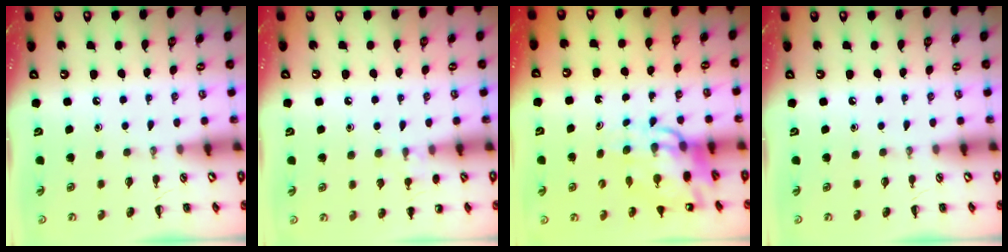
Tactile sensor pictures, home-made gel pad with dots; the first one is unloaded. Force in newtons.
{"total": 6.4, "press": 6.0, "slide": 2.1}
{"total": 11.7, "press": 11.2, "slide": 3.6}
{"total": 0.0}